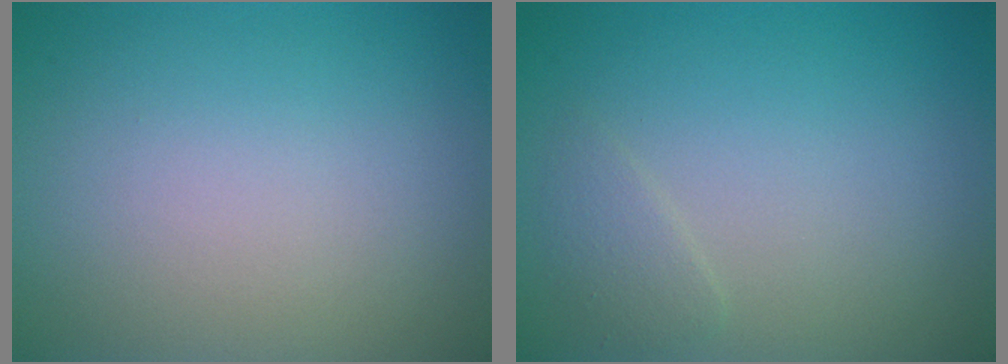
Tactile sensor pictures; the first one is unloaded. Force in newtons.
{"total": 1.1, "press": 1.1, "slide": 0.1}